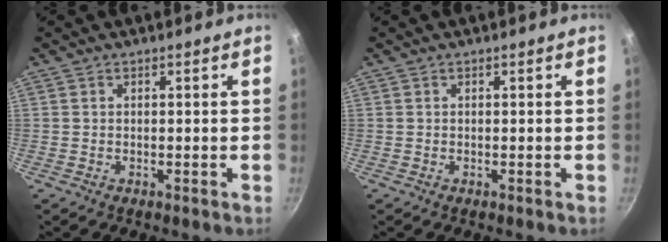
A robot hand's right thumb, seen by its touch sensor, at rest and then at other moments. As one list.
[{"total": 0.0}]